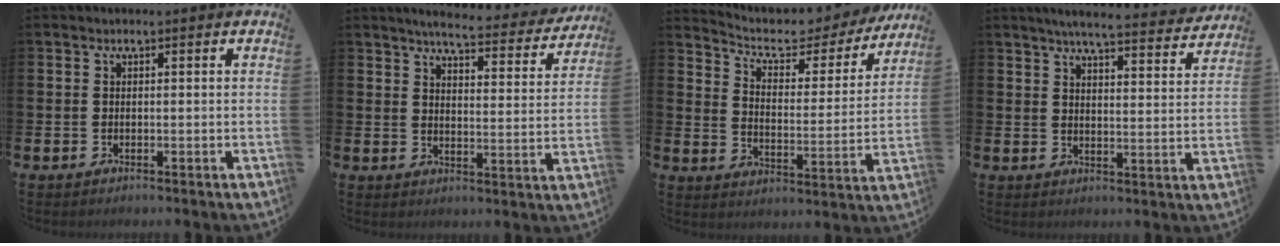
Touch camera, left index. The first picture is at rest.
{"total": 5.4, "force": [5.1, 0.4, 1.8], "torque": [-0.043, -0.037, 0.082]}
{"total": 7.0, "force": [6.2, 2.5, 2.2], "torque": [-0.065, -0.046, 0.102]}
{"total": 5.7, "force": [5.4, 0.2, 1.9], "torque": [-0.043, -0.036, 0.089]}